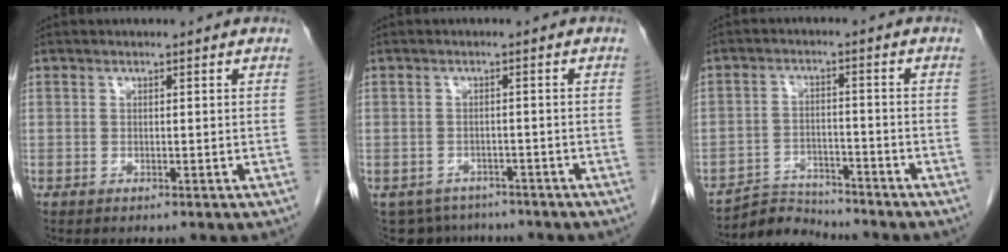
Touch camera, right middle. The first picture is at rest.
{"total": 6.3, "force": [-5.2, 3.5, 0.4], "torque": [-0.006, 0.004, -0.065]}
{"total": 5.5, "force": [-5.4, 0.5, -1.2], "torque": [0.021, 0.002, -0.093]}